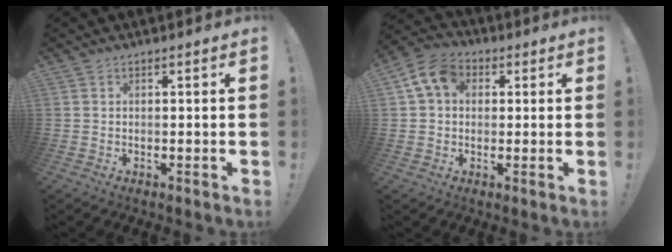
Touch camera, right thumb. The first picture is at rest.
{"total": 10.1, "force": [3.2, 7.5, 5.9], "torque": [-0.096, 0.006, 0.066]}